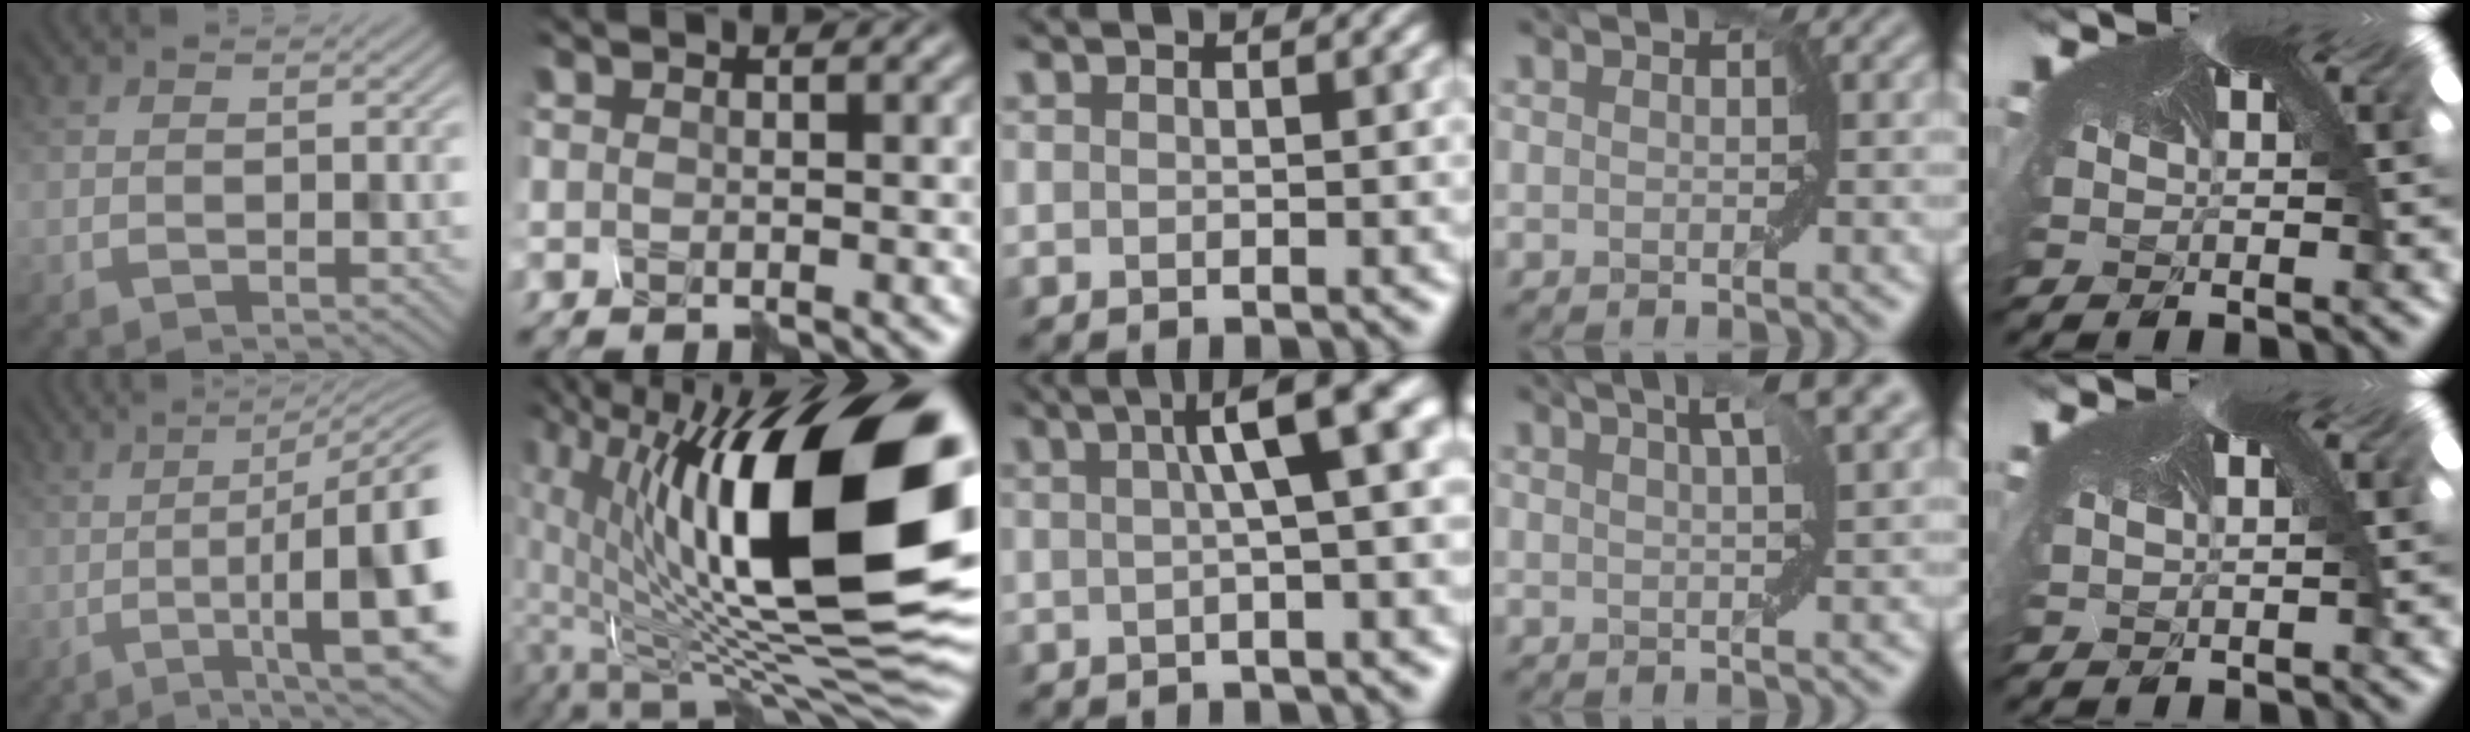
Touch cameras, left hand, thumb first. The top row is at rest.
{"thumb": {"total": 14.2, "force": [-2.4, 3.5, 13.5], "torque": [-0.160, 0.002, -0.021]}, "index": {"total": 17.2, "force": [2.3, 6.9, 15.6], "torque": [-0.260, 0.010, 0.054]}, "middle": {"total": 7.2, "force": [1.8, 2.0, 6.7], "torque": [-0.064, 0.022, 0.024]}, "ring": {"total": 4.0, "force": [2.2, 0.1, 3.3], "torque": [-0.055, 0.007, 0.038]}, "little": {"total": 0.6, "force": [0.0, 0.2, 0.6], "torque": [-0.022, 0.014, -0.005]}}